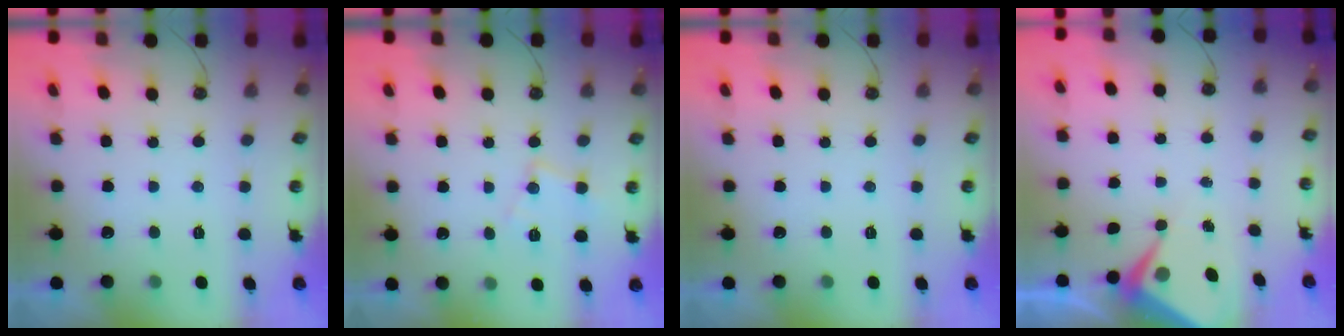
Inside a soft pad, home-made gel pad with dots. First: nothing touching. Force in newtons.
{"total": 8.3, "press": 8.3, "slide": 0.6}
{"total": 0.0}
{"total": 6.2, "press": 6.2, "slide": 0.7}